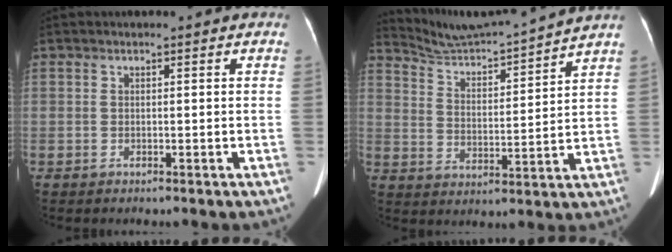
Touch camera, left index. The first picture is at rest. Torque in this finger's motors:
{"motor_torque": [0.35, -0.89, -0.10, -0.01]}